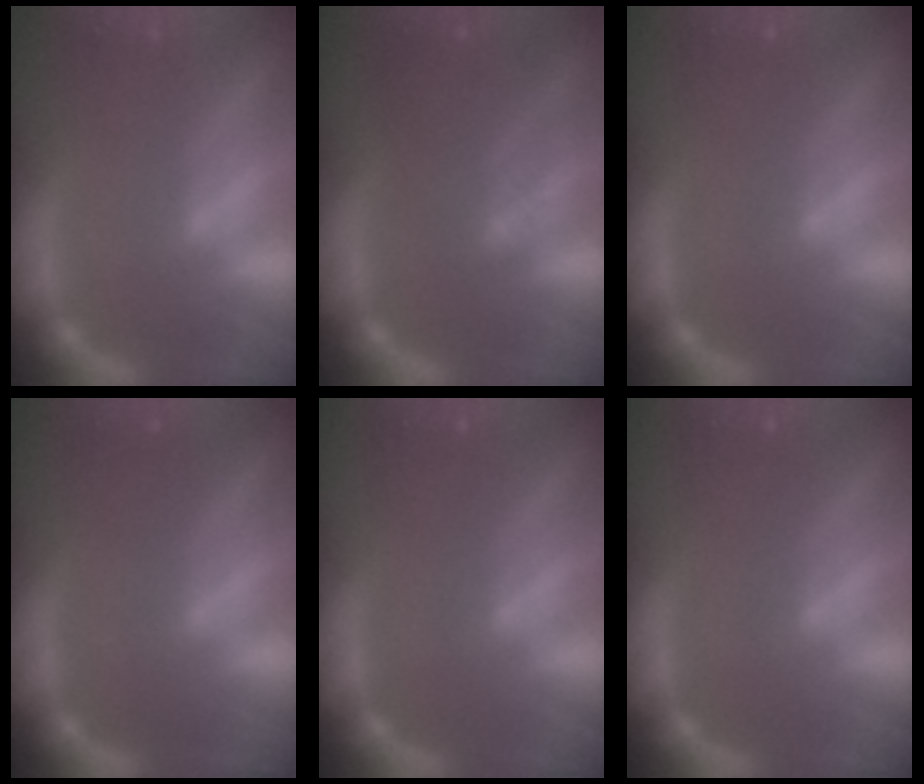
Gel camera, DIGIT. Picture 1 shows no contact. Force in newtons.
{"total": 5.1}
{"total": 0.0}
{"total": 1.0}
{"total": 0.0}
{"total": 0.0}